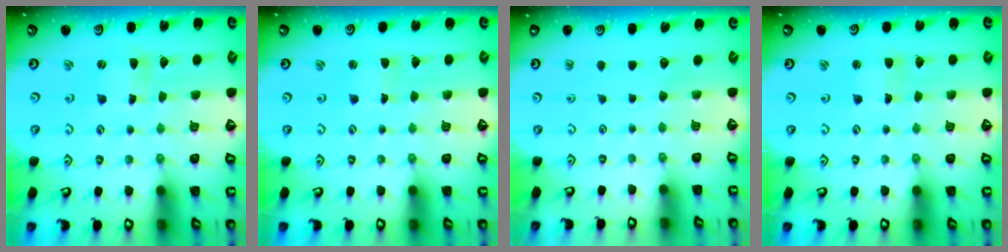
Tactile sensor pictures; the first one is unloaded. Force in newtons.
{"total": 1.1, "press": 1.1, "slide": 0.0}
{"total": 0.0}
{"total": 2.0, "press": 2.0, "slide": 0.3}